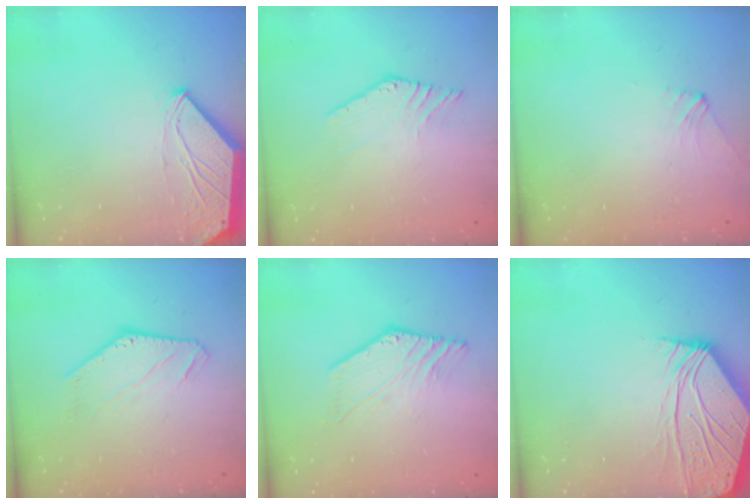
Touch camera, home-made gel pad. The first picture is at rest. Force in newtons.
{"total": 2.1, "press": 2.1, "slide": 0.2}
{"total": 1.8, "press": 1.8, "slide": 0.3}
{"total": 0.6, "press": 0.6, "slide": 0.1}
{"total": 4.9, "press": 4.8, "slide": 0.9}
{"total": 9.6, "press": 9.4, "slide": 1.6}